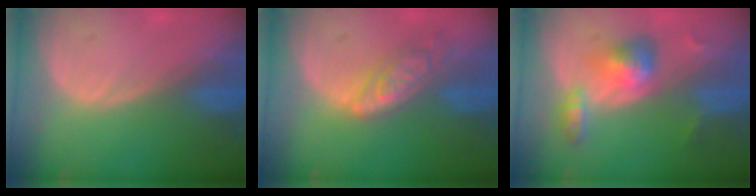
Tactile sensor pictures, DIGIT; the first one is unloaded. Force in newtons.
{"total": 6.4, "press": 5.6, "slide": 3.1}
{"total": 6.2, "press": 5.6, "slide": 2.7}